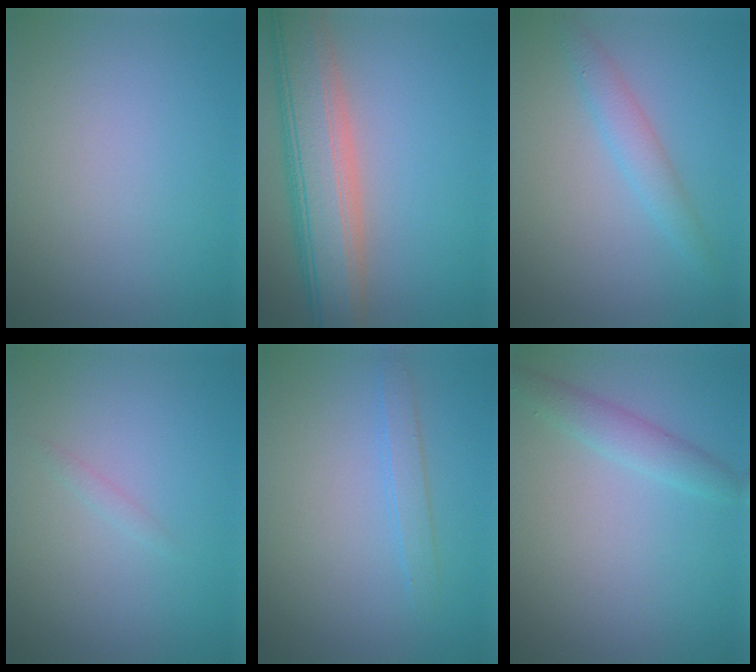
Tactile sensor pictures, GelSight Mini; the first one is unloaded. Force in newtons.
{"total": 8.5, "press": 8.5, "slide": 0.6}
{"total": 2.3, "press": 2.3, "slide": 0.1}
{"total": 0.6, "press": 0.6, "slide": 0.0}
{"total": 1.6, "press": 1.6, "slide": 0.1}
{"total": 2.2, "press": 2.2, "slide": 0.0}